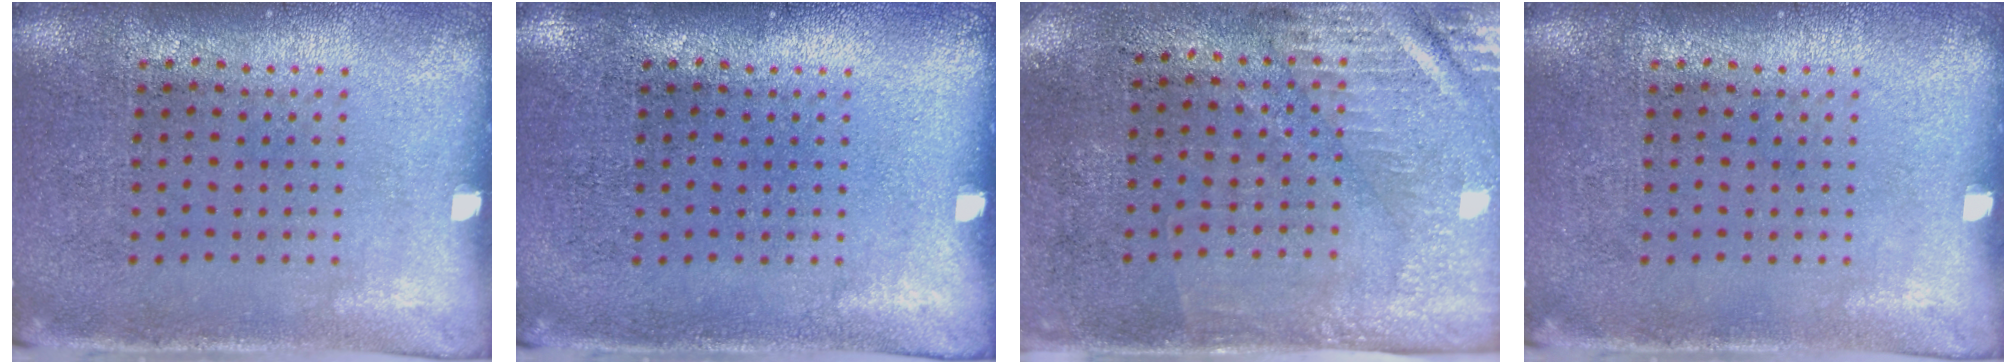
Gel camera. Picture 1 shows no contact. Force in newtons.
{"total": 0.0}
{"total": 3.0, "press": 2.5, "slide": 1.6}
{"total": 0.0}